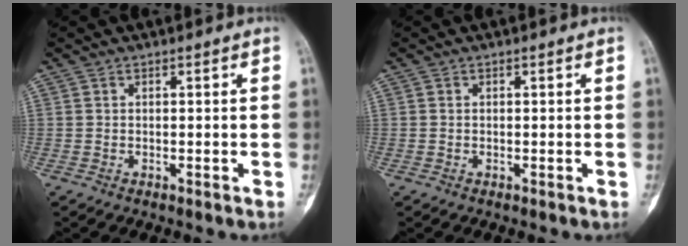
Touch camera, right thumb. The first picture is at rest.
{"total": 0.0}